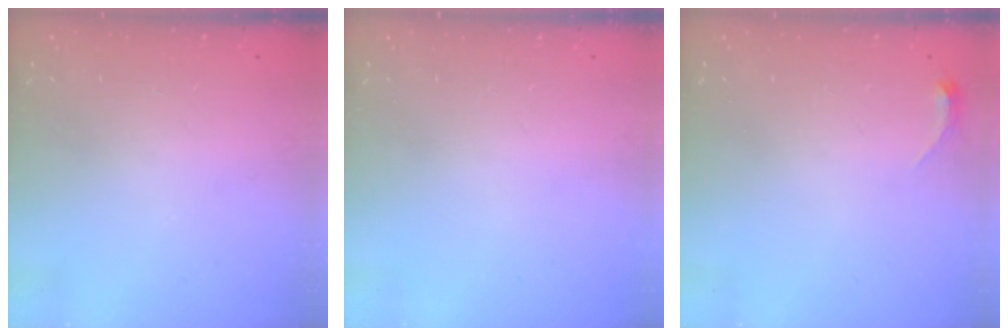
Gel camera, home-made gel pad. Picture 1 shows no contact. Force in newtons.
{"total": 0.0}
{"total": 3.3, "press": 3.2, "slide": 0.7}